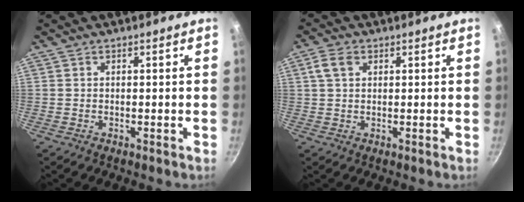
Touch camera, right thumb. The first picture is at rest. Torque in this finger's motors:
{"motor_torque": [0.22, 1.36, 1.19, 0.01, 0.38]}